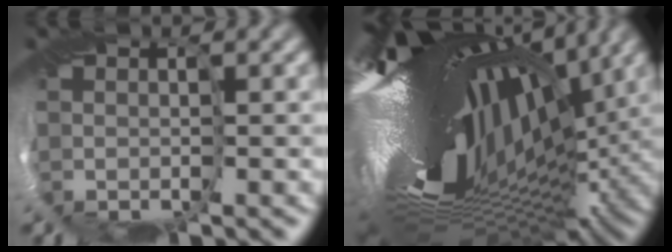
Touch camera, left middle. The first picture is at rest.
{"total": 17.7, "force": [1.3, 6.2, 16.5], "torque": [-0.259, -0.002, 0.031]}